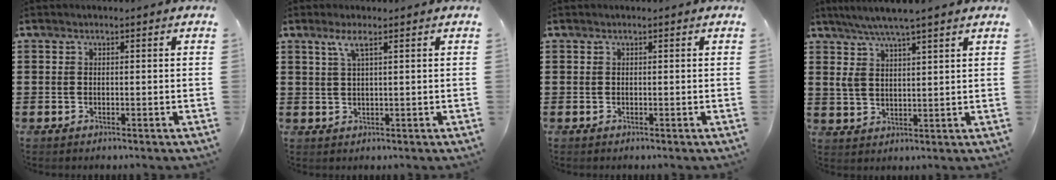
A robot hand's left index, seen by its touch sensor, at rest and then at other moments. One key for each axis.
{"total": 2.6, "fx": 1.2, "fy": 0.2, "fz": 2.3, "tx": -0.051, "ty": 0.001, "tz": 0.021}
{"total": 0.0}
{"total": 5.7, "fx": 4.1, "fy": 0.8, "fz": 3.9, "tx": -0.084, "ty": -0.004, "tz": 0.073}